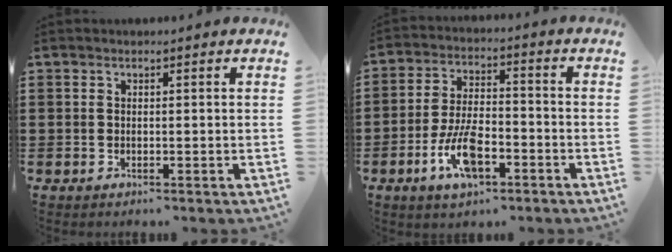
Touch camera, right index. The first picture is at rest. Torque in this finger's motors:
{"motor_torque": [2.14, 0.00, 0.48, 0.09]}